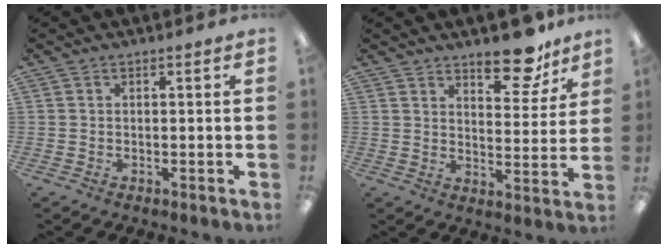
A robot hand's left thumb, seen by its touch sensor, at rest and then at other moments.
{"total": 11.5, "force": [9.0, 4.5, 5.6], "torque": [-0.054, -0.063, 0.154]}